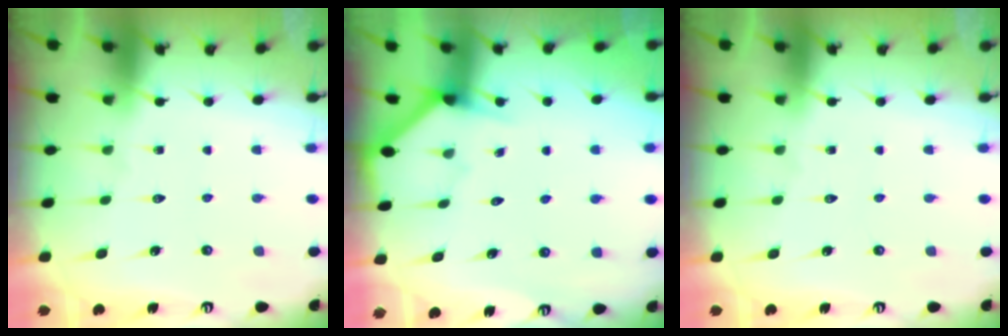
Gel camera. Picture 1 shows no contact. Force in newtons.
{"total": 1.9, "press": 1.9, "slide": 0.1}
{"total": 0.0}